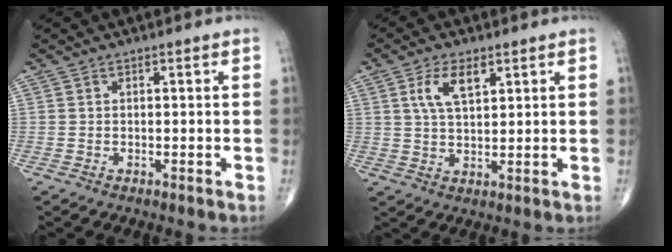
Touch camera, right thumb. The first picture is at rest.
{"total": 6.4, "force": [2.8, 3.0, 4.9], "torque": [-0.090, -0.008, 0.056]}